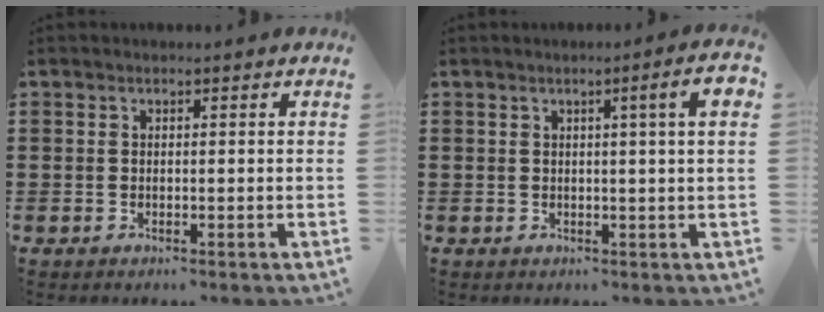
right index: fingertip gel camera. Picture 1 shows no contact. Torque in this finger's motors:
{"motor_torque": [0.71, -0.19, 0.12, 0.04]}